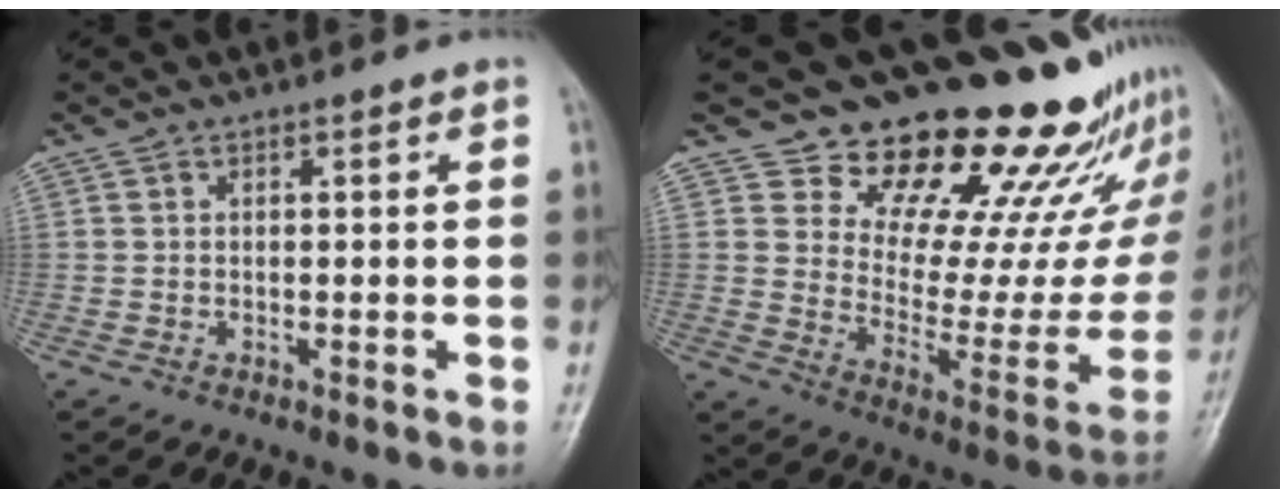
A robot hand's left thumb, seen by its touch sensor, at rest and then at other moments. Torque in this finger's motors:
{"motor_torque": [0.78, 0.46, 0.66, -2.11, 0.15]}